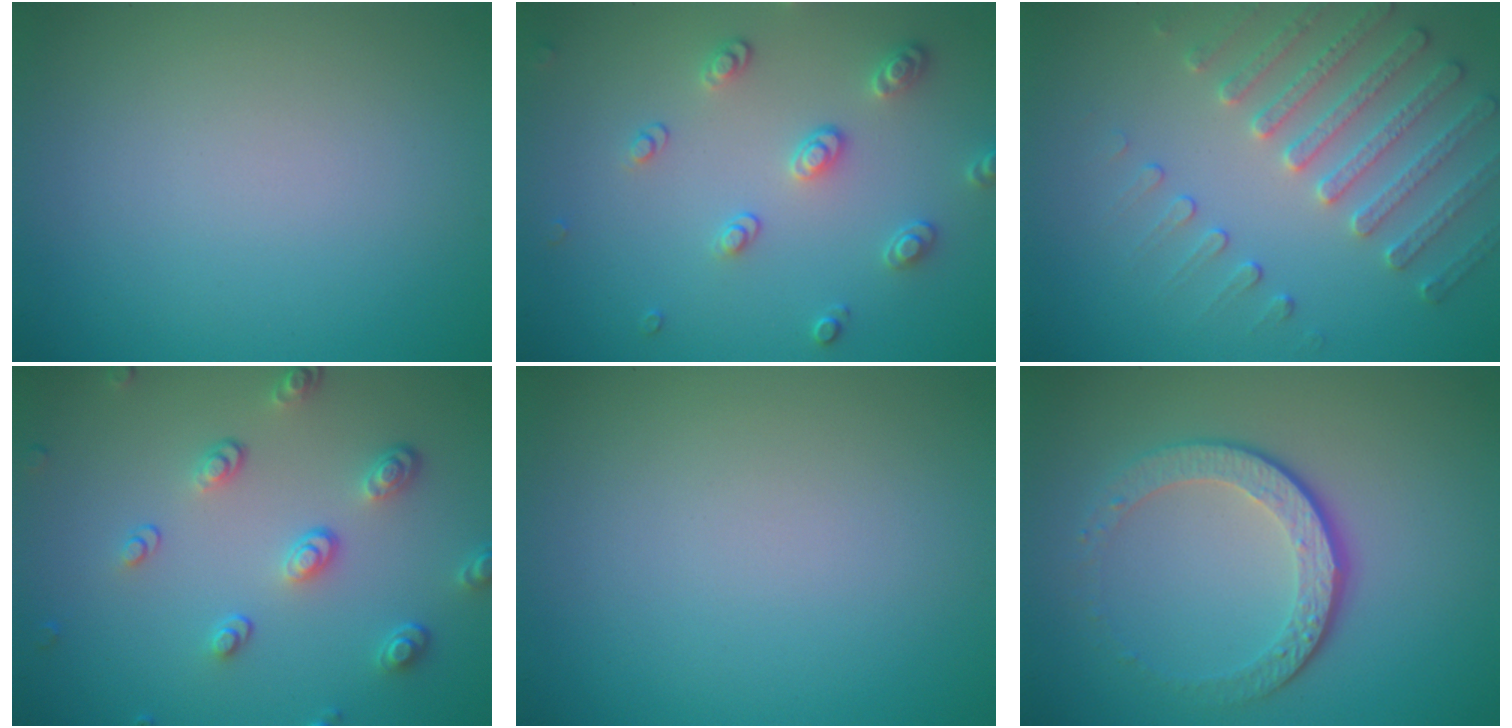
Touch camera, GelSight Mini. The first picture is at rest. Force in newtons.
{"total": 2.5, "press": 2.5, "slide": 0.4}
{"total": 3.7, "press": 3.7, "slide": 0.3}
{"total": 3.6, "press": 2.7, "slide": 2.4}
{"total": 0.0}
{"total": 4.5, "press": 3.1, "slide": 3.3}